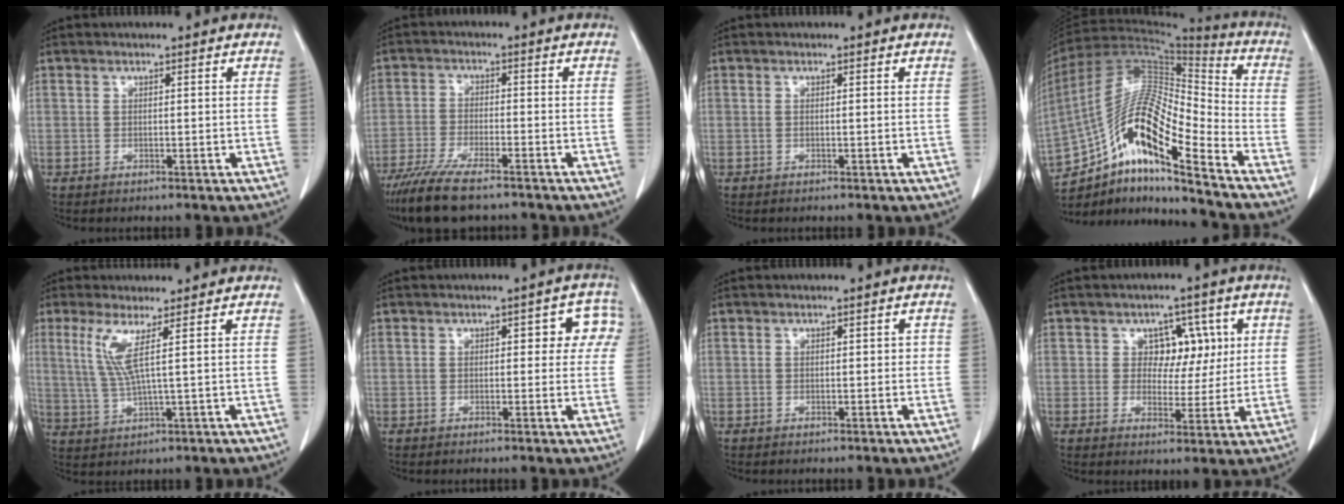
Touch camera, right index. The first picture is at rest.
{"total": 10.9, "force": [-8.6, 2.0, 6.3], "torque": [-0.109, -0.025, -0.142]}
{"total": 0.0}
{"total": 18.6, "force": [-11.3, 2.8, 14.5], "torque": [-0.284, 0.024, -0.199]}
{"total": 5.1, "force": [1.8, -0.6, 4.7], "torque": [-0.109, 0.000, 0.044]}
{"total": 5.3, "force": [1.3, 2.8, 4.2], "torque": [-0.027, 0.025, 0.011]}
{"total": 0.8, "force": [0.0, 0.6, 0.6], "torque": [-0.005, 0.008, 0.001]}
{"total": 6.0, "force": [1.7, 4.8, 3.2], "torque": [-0.026, 0.014, 0.027]}